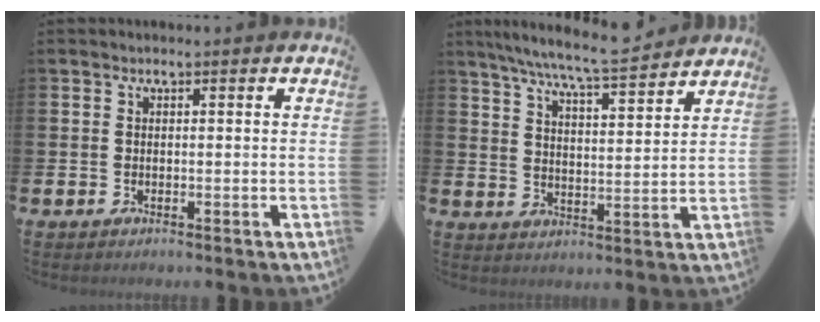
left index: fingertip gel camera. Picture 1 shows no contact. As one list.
[{"total": 8.0, "force": [7.5, -0.1, 2.8], "torque": [-0.082, -0.040, 0.135]}]